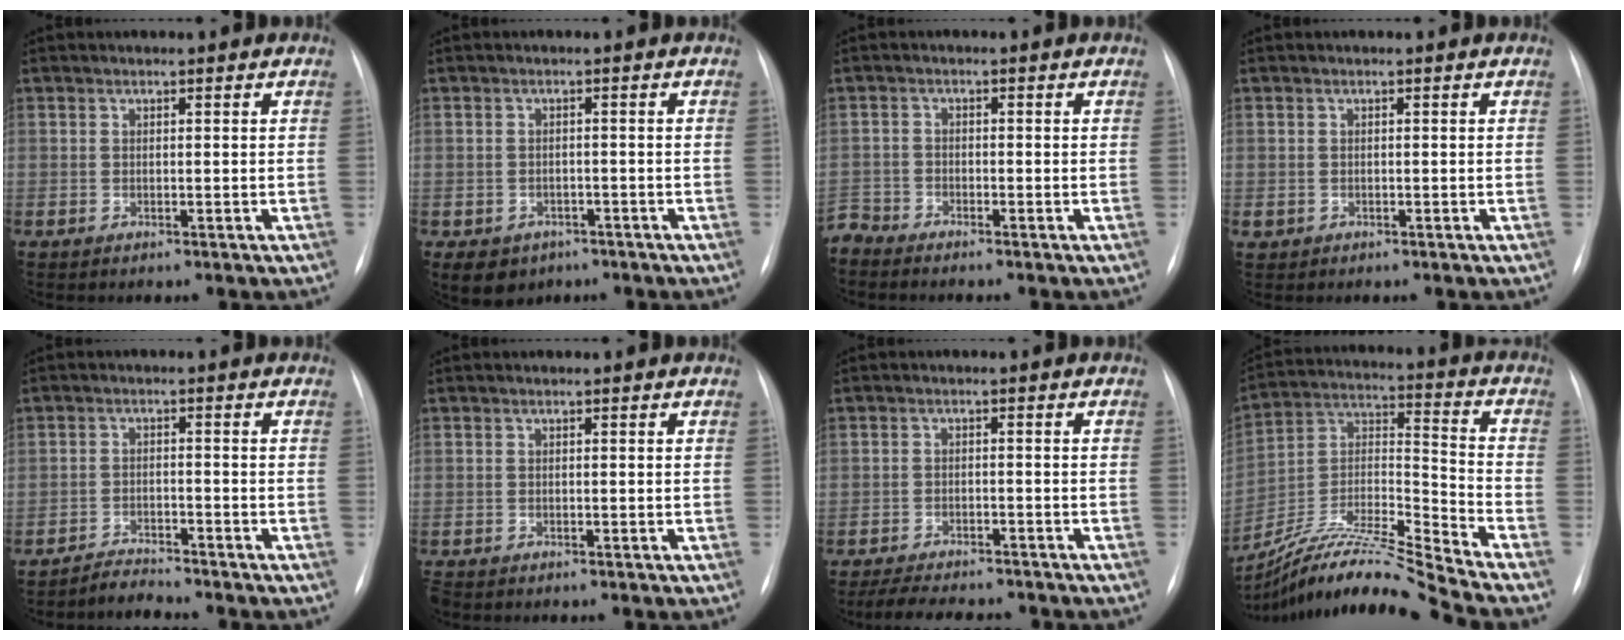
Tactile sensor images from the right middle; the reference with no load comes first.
{"total": 5.4, "force": [-3.2, 4.2, 1.3], "torque": [-0.018, 0.007, -0.036]}
{"total": 3.0, "force": [-3.0, 0.1, -0.2], "torque": [0.009, -0.012, -0.057]}
{"total": 0.9, "force": [-0.2, 0.9, 0.2], "torque": [-0.003, 0.005, 0.001]}
{"total": 2.9, "force": [-2.8, -0.3, -0.4], "torque": [0.004, -0.018, -0.048]}
{"total": 1.4, "force": [-1.2, 0.7, 0.5], "torque": [-0.011, -0.003, -0.016]}
{"total": 9.4, "force": [-8.3, 2.6, 3.7], "torque": [-0.060, -0.007, -0.118]}
{"total": 17.9, "force": [-16.4, -2.6, 6.7], "torque": [-0.128, 0.022, -0.294]}